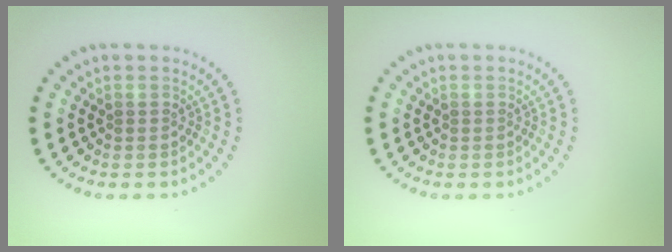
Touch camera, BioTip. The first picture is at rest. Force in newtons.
{"total": 0.0}